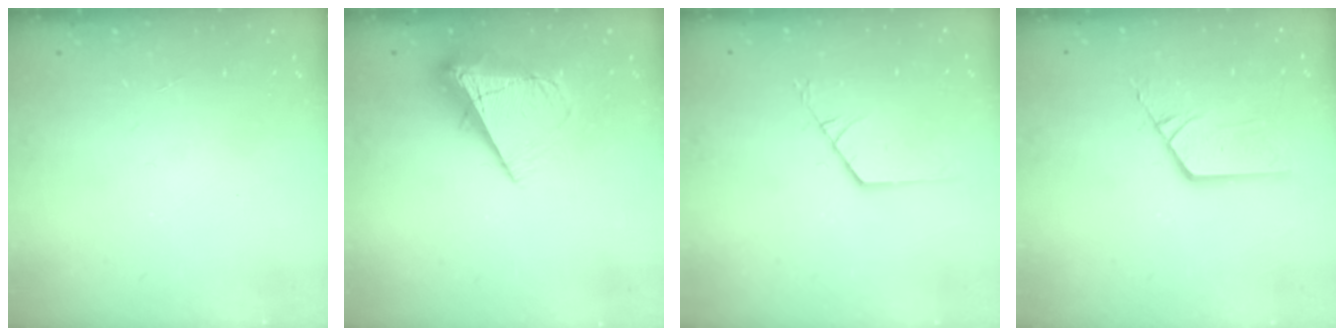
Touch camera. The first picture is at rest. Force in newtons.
{"total": 10.4, "press": 10.4, "slide": 0.6}
{"total": 1.8, "press": 1.7, "slide": 0.3}
{"total": 6.7, "press": 6.7, "slide": 0.5}